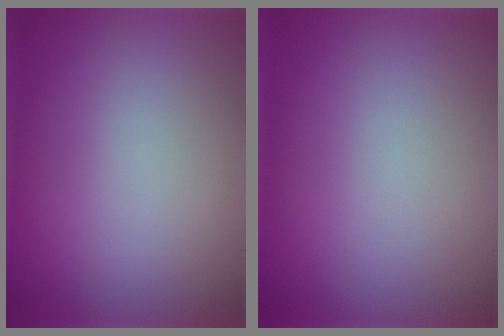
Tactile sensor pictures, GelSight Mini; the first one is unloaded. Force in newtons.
{"total": 0.0}